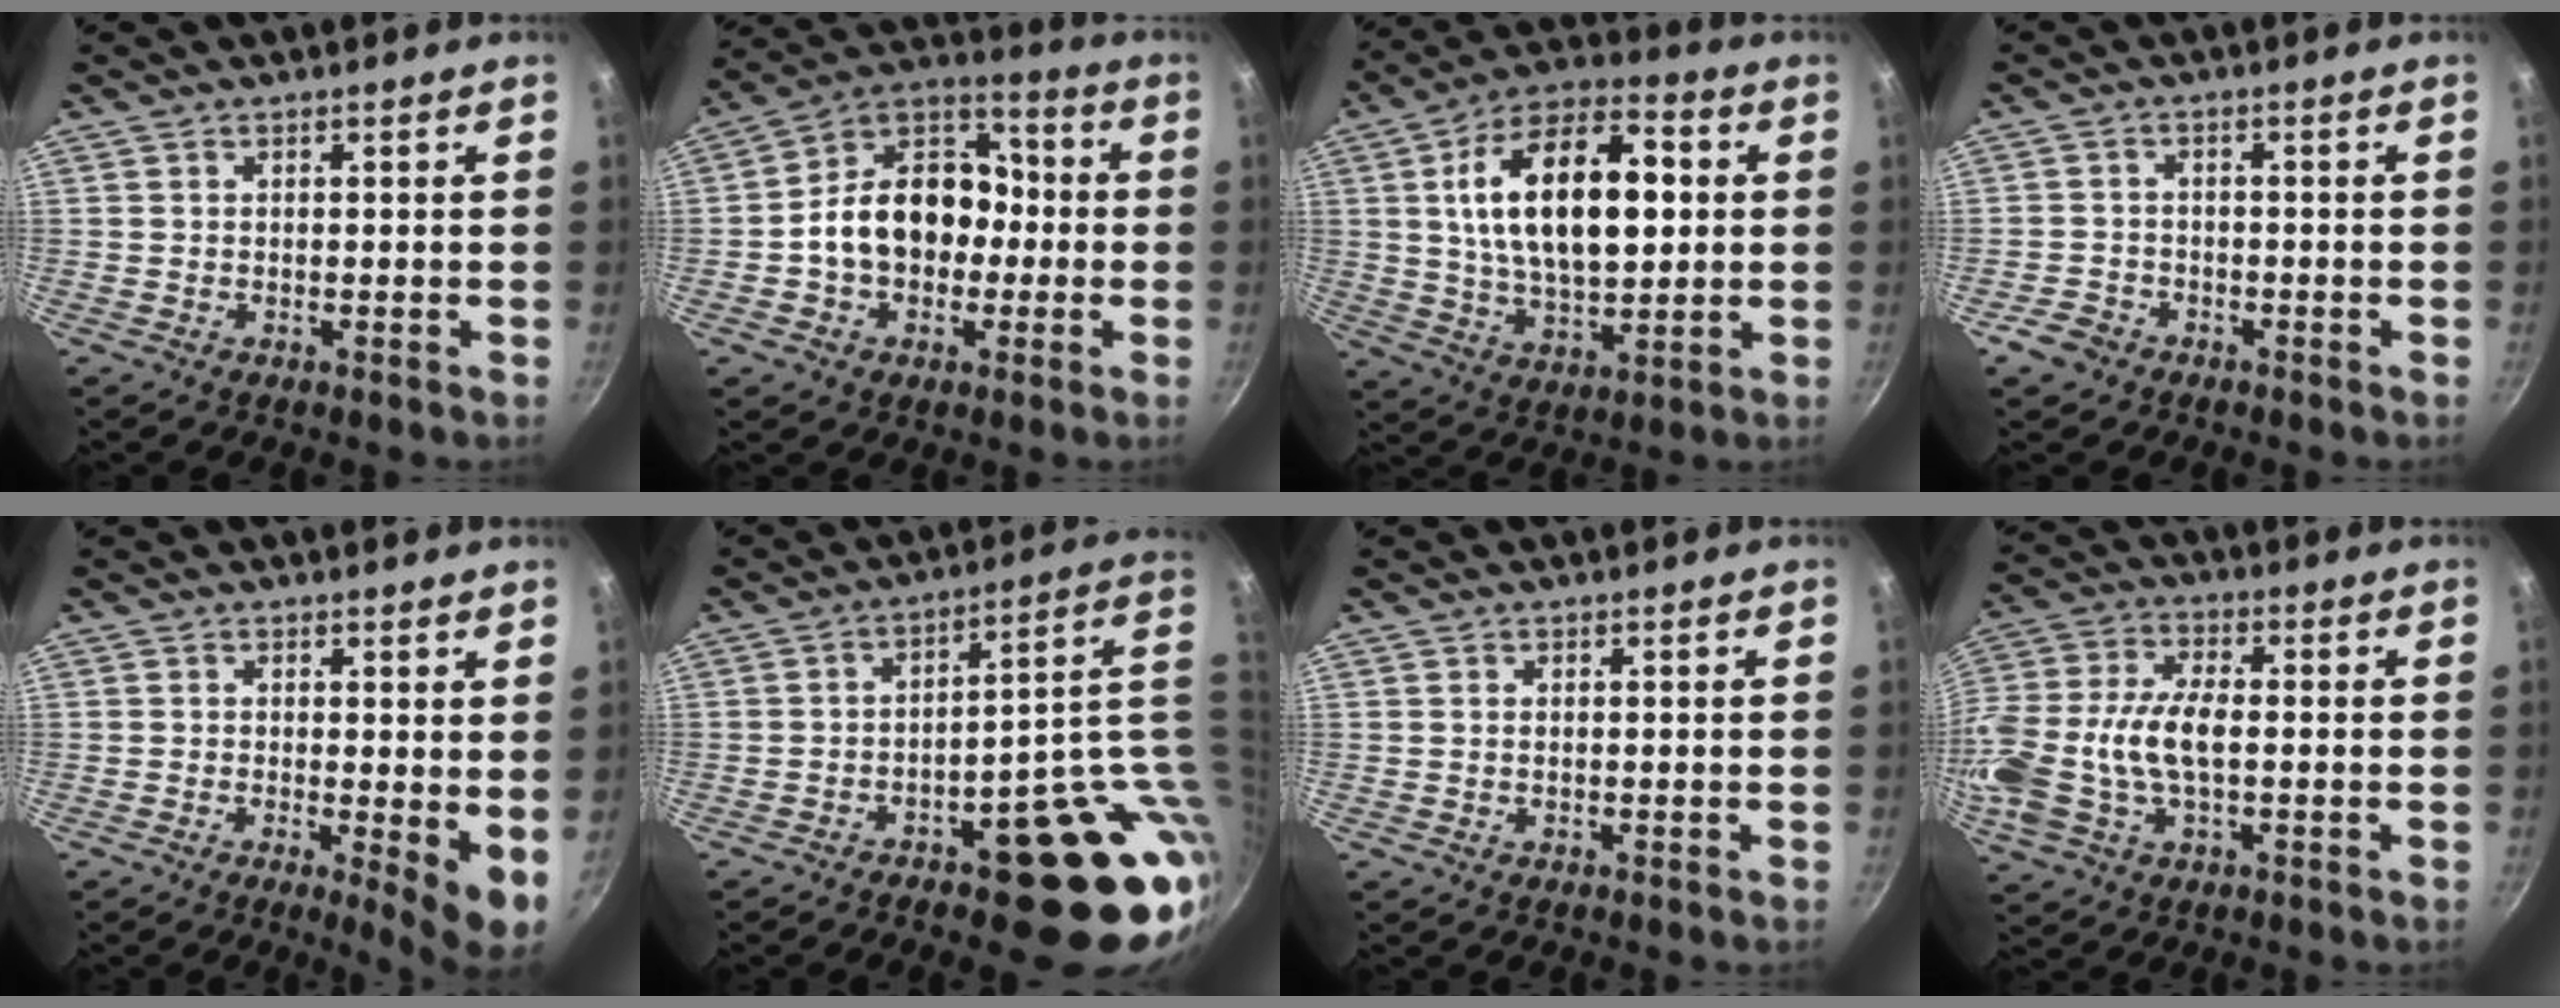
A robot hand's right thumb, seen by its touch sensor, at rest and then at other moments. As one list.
[{"total": 16.8, "force": [-1.4, 12.2, 11.4], "torque": [-0.150, 0.044, -0.030]}, {"total": 21.2, "force": [3.5, 11.1, 17.8], "torque": [-0.278, 0.008, 0.055]}, {"total": 3.4, "force": [-2.3, 2.4, 0.9], "torque": [-0.013, 0.014, -0.041]}, {"total": 6.0, "force": [0.1, 1.7, 5.8], "torque": [-0.080, -0.015, 0.003]}, {"total": 23.3, "force": [-7.4, 7.3, 20.9], "torque": [-0.180, 0.057, -0.092]}, {"total": 0.0}, {"total": 18.8, "force": [-1.9, 10.5, 15.6], "torque": [-0.376, 0.011, -0.031]}]